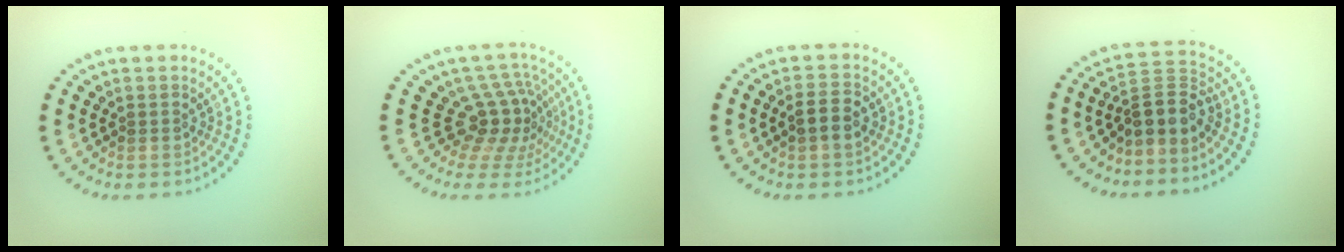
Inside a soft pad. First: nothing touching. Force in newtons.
{"total": 4.3, "press": 2.9, "slide": 3.2}
{"total": 2.5, "press": 2.4, "slide": 0.4}
{"total": 3.5, "press": 2.6, "slide": 2.3}